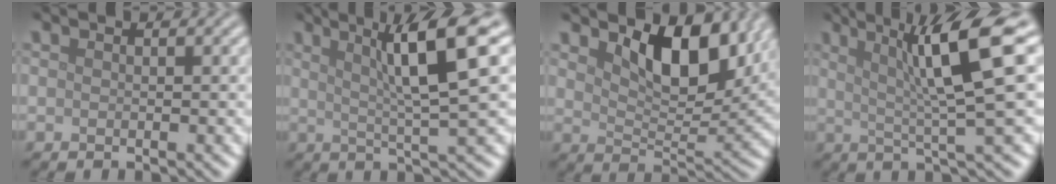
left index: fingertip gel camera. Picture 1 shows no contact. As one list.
[{"total": 8.0, "force": [2.8, 1.1, 7.4], "torque": [-0.103, 0.016, 0.045]}, {"total": 7.5, "force": [3.6, 3.6, 5.5], "torque": [-0.085, -0.012, 0.056]}, {"total": 8.7, "force": [2.5, 1.2, 8.2], "torque": [-0.120, 0.013, 0.040]}]